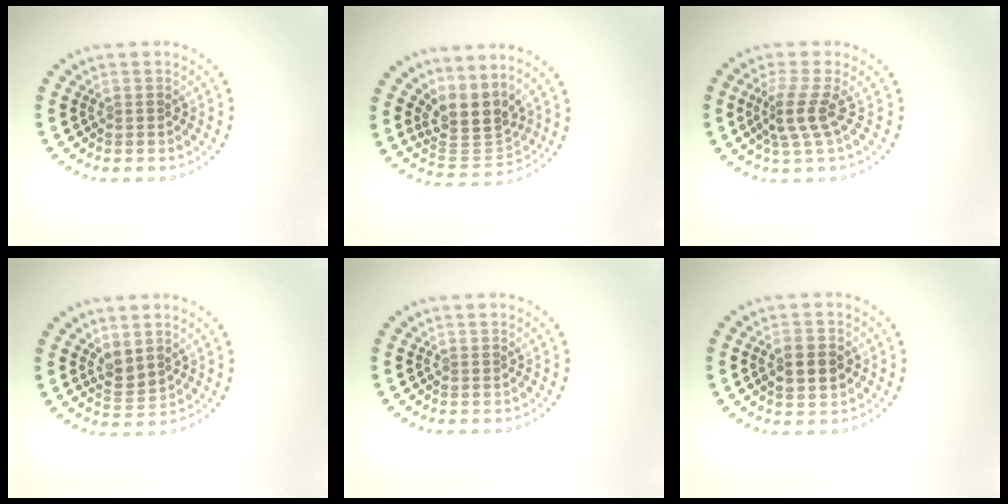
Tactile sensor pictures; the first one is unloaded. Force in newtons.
{"total": 4.0, "press": 3.1, "slide": 2.5}
{"total": 2.9, "press": 2.0, "slide": 2.1}
{"total": 2.0, "press": 1.6, "slide": 1.1}
{"total": 0.0}
{"total": 3.4, "press": 3.4, "slide": 0.2}